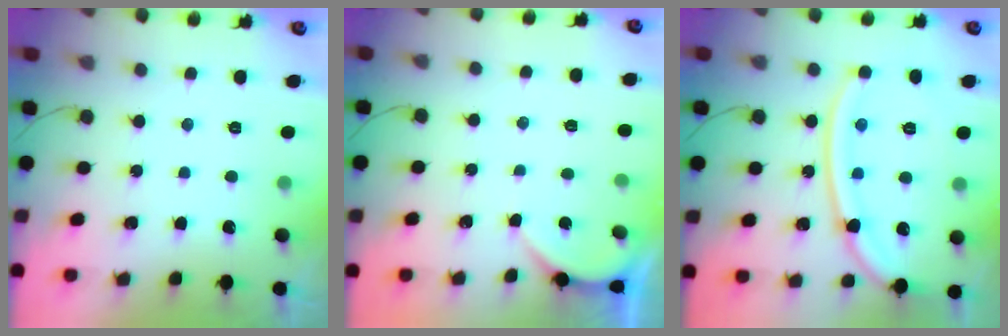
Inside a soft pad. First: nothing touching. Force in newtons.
{"total": 2.9, "press": 2.9, "slide": 0.4}
{"total": 15.3, "press": 15.2, "slide": 1.5}